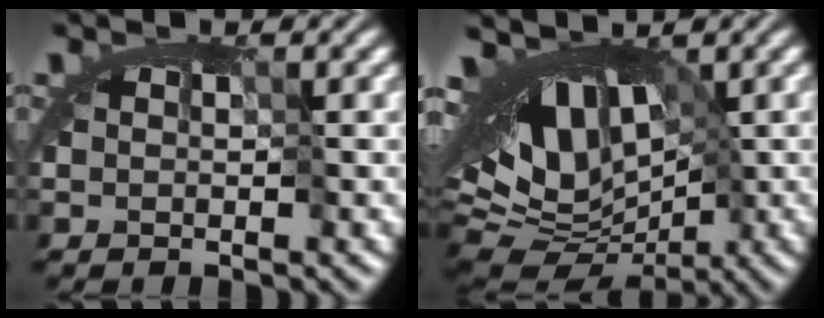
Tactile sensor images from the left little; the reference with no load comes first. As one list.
[{"total": 9.9, "force": [1.4, 5.6, 8.1], "torque": [-0.104, 0.015, 0.039]}]